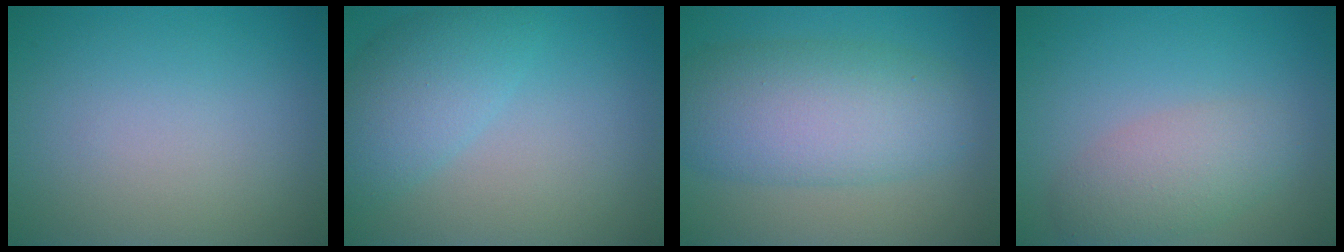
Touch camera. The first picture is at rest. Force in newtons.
{"total": 4.4, "press": 4.4, "slide": 0.3}
{"total": 7.7, "press": 7.7, "slide": 0.3}
{"total": 3.5, "press": 3.5, "slide": 0.2}